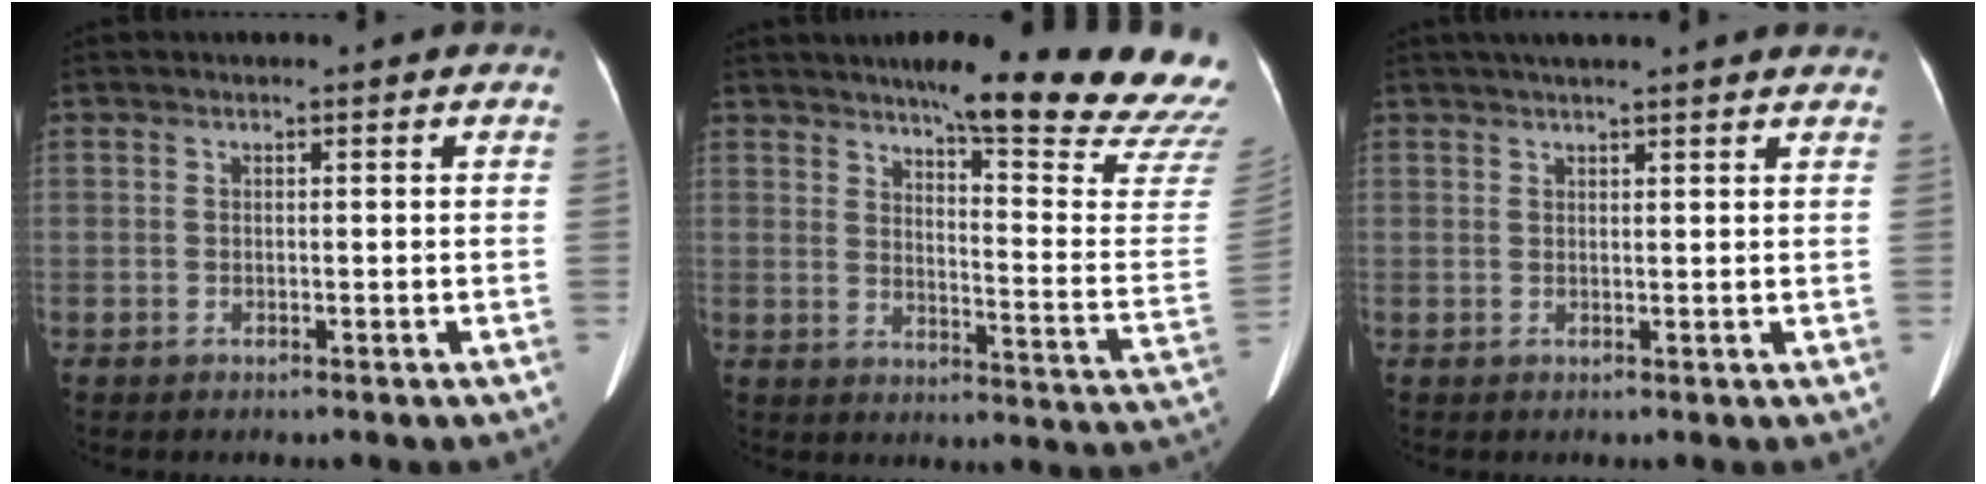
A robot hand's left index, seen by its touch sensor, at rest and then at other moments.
{"total": 21.7, "force": [19.2, 0.3, 10.2], "torque": [-0.129, -0.095, 0.225]}
{"total": 9.7, "force": [8.4, 0.5, 4.9], "torque": [-0.071, 0.036, 0.098]}